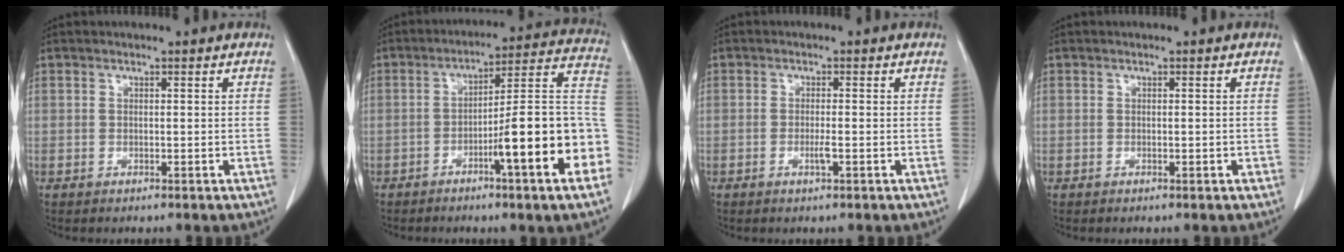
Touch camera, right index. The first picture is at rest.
{"total": 17.9, "force": [-5.9, 0.6, 16.9], "torque": [-0.165, 0.025, -0.082]}
{"total": 1.7, "force": [-0.6, 0.1, 1.6], "torque": [-0.032, -0.003, -0.011]}
{"total": 0.7, "force": [-0.2, 0.2, 0.7], "torque": [-0.014, 0.001, 0.001]}